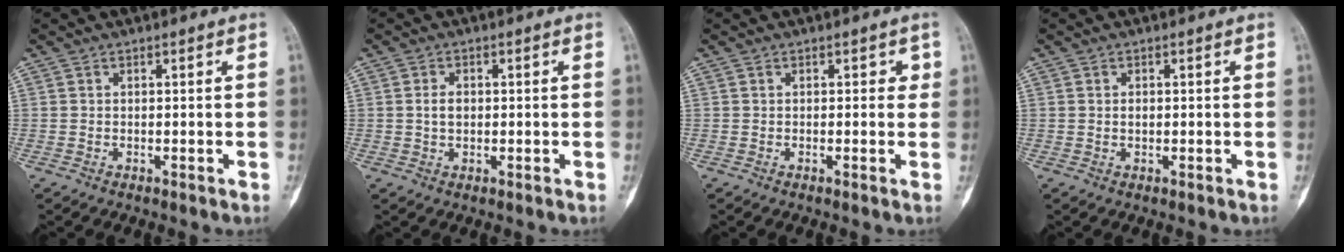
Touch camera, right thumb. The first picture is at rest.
{"total": 2.4, "force": [0.1, 1.7, 1.8], "torque": [-0.027, 0.003, 0.001]}
{"total": 1.5, "force": [0.2, 1.1, 1.0], "torque": [0.009, 0.005, -0.006]}
{"total": 0.9, "force": [0.0, 0.6, 0.6], "torque": [-0.006, 0.001, 0.001]}